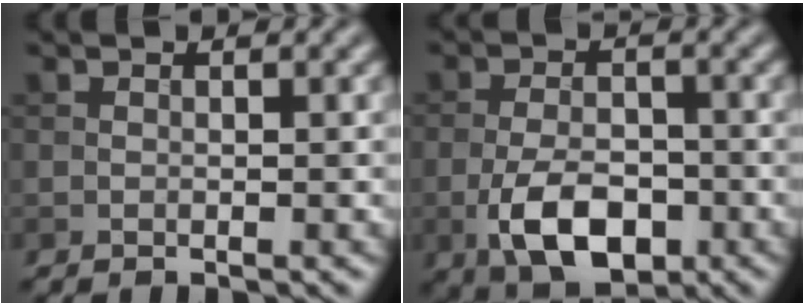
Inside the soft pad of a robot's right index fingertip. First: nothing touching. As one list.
[{"total": 6.7, "force": [-2.6, 3.6, 5.0], "torque": [-0.093, -0.007, -0.052]}]